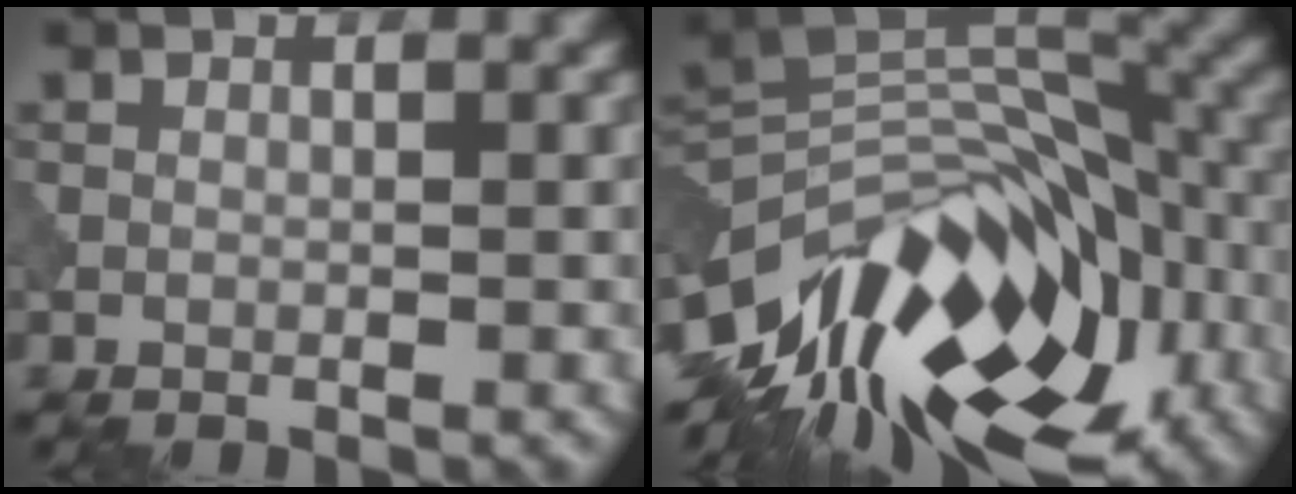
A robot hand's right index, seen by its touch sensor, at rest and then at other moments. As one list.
[{"total": 15.4, "force": [-8.3, 8.6, 9.8], "torque": [-0.188, 0.019, -0.149]}]